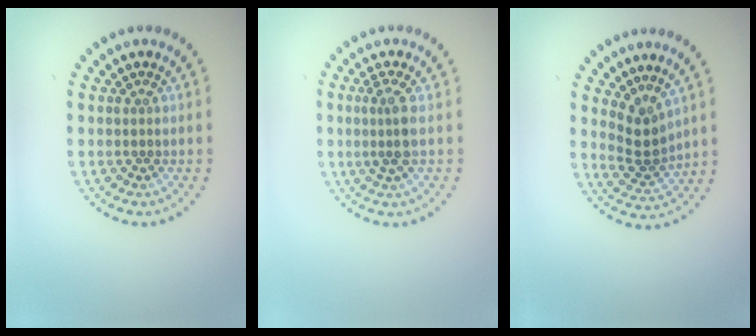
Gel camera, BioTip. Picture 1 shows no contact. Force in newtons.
{"total": 2.1, "press": 1.8, "slide": 1.1}
{"total": 2.9, "press": 2.3, "slide": 1.9}